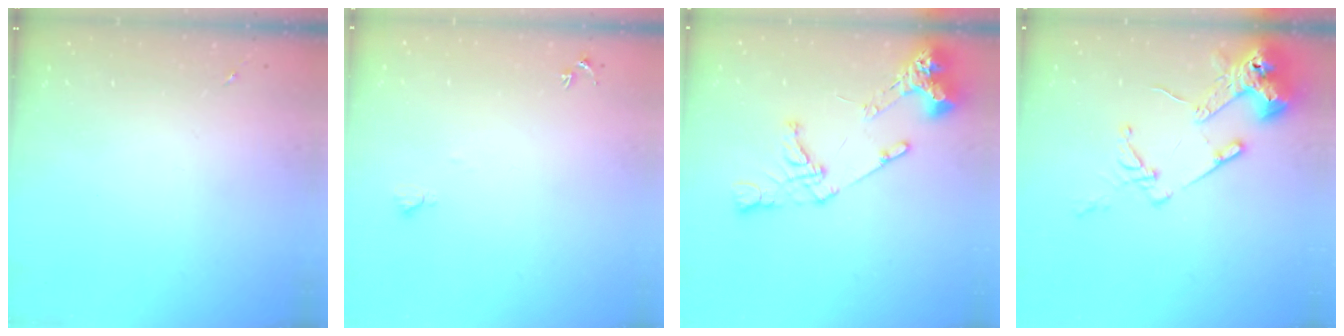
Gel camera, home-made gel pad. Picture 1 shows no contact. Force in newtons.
{"total": 4.8, "press": 4.8, "slide": 0.6}
{"total": 15.7, "press": 15.5, "slide": 1.9}
{"total": 14.1, "press": 13.9, "slide": 2.0}